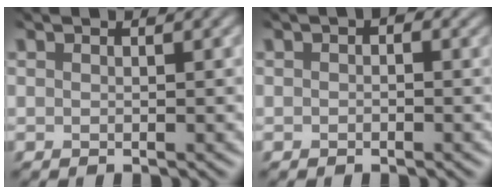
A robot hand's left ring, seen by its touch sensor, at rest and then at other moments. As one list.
[{"total": 2.0, "force": [0.7, 1.4, 1.3], "torque": [-0.023, 0.004, 0.008]}]